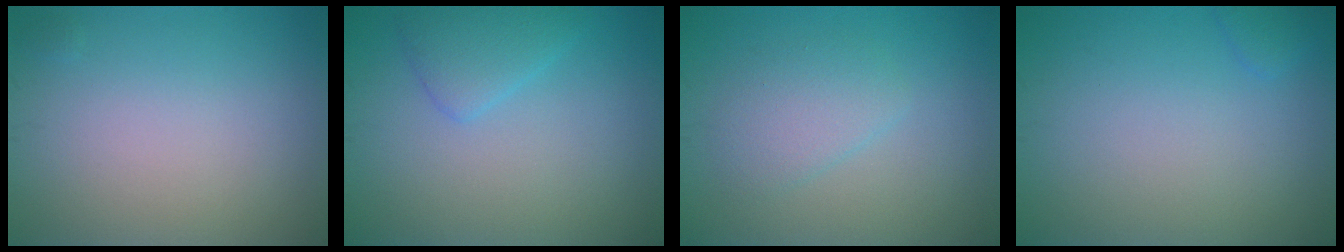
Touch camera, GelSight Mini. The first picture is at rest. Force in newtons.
{"total": 2.3, "press": 2.3, "slide": 0.2}
{"total": 2.4, "press": 2.4, "slide": 0.2}
{"total": 0.8, "press": 0.8, "slide": 0.1}